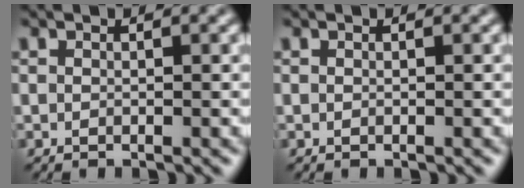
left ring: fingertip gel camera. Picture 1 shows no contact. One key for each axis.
{"total": 0.0}